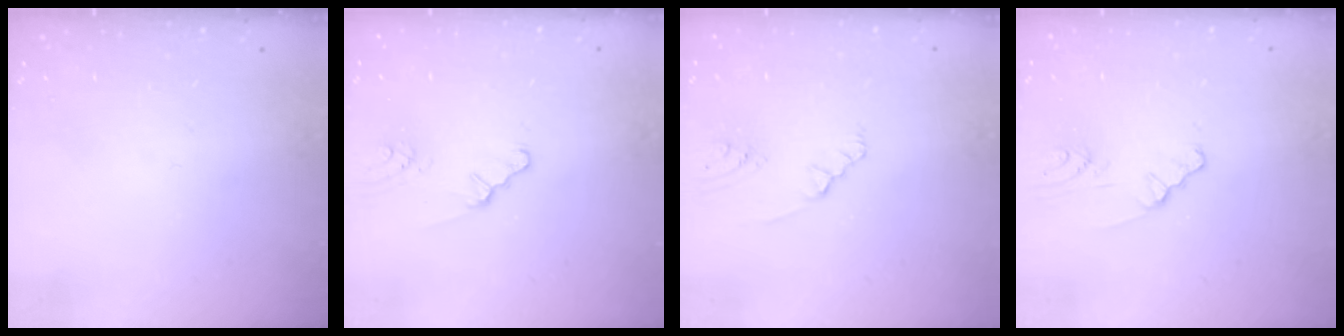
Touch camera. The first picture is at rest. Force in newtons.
{"total": 2.2, "press": 2.2, "slide": 0.4}
{"total": 2.1, "press": 1.9, "slide": 0.9}
{"total": 3.3, "press": 3.3, "slide": 0.5}